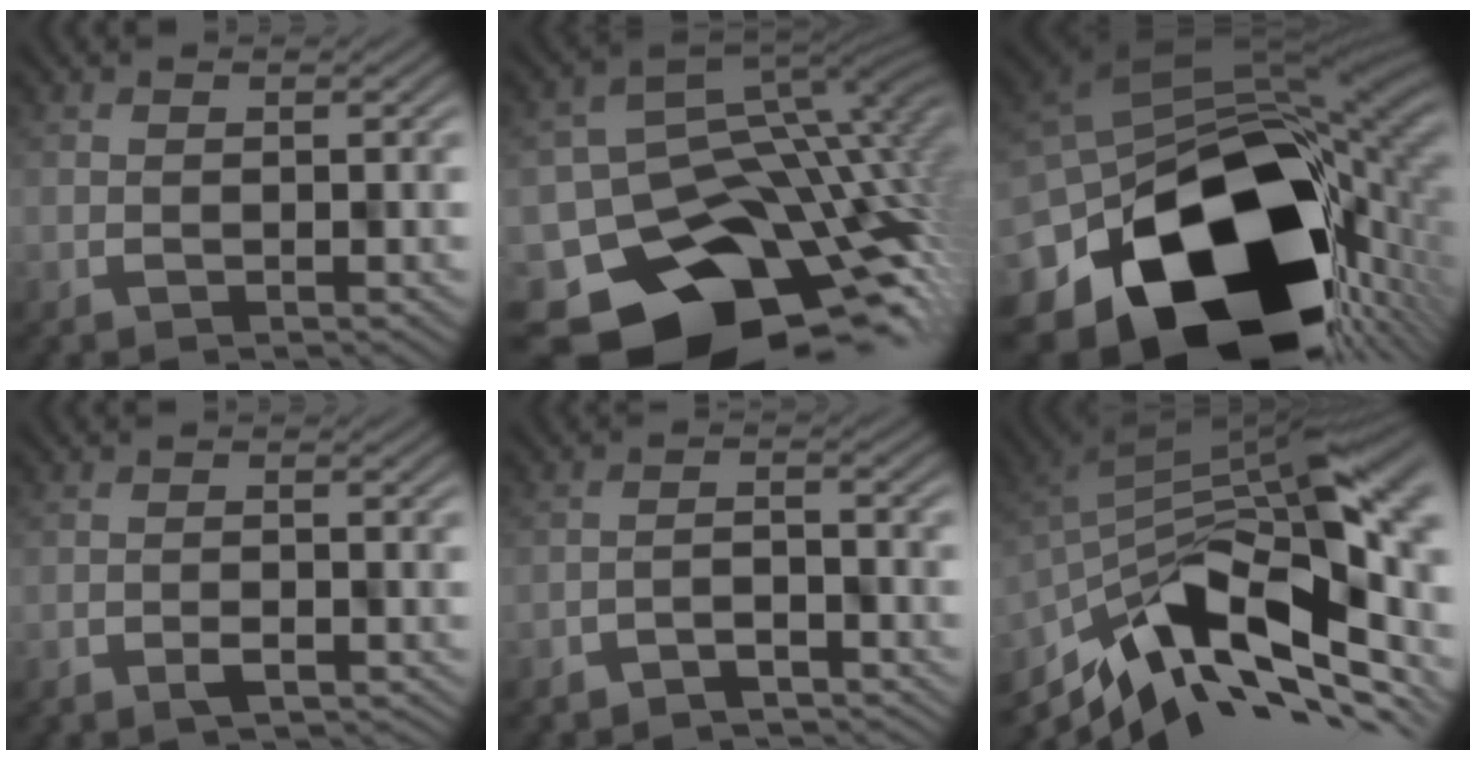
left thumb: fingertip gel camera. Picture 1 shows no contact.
{"total": 15.6, "force": [-5.4, 12.0, 8.4], "torque": [-0.158, -0.051, -0.062]}
{"total": 19.7, "force": [-6.9, 14.0, 12.0], "torque": [-0.255, -0.078, -0.074]}
{"total": 1.2, "force": [-1.0, 0.4, 0.4], "torque": [-0.017, -0.005, -0.010]}
{"total": 2.5, "force": [-2.4, 0.5, 0.2], "torque": [-0.010, -0.003, -0.039]}
{"total": 14.2, "force": [-4.2, 6.5, 12.0], "torque": [-0.205, -0.014, -0.077]}